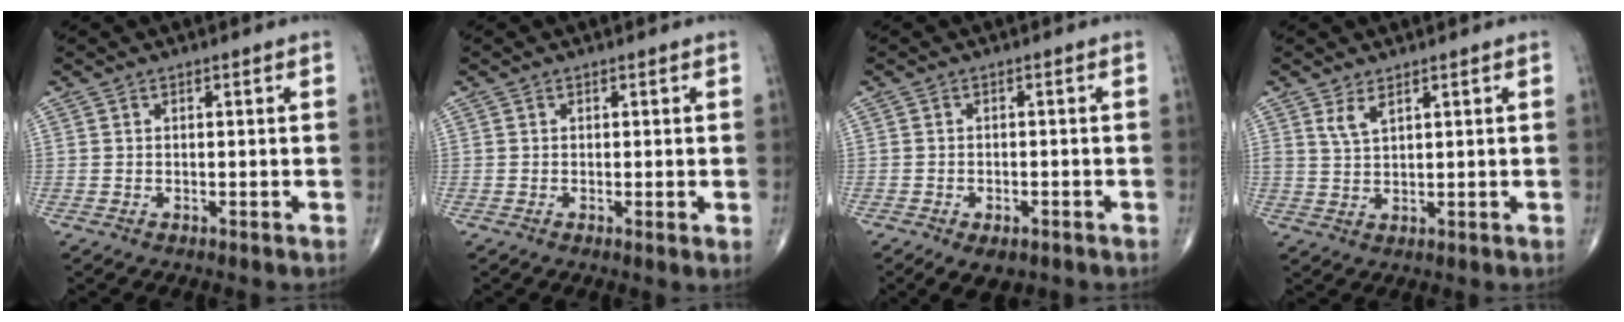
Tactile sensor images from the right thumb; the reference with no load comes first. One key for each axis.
{"total": 1.2, "fx": 0.0, "fy": 0.1, "fz": 1.2, "tx": -0.024, "ty": -0.005, "tz": -0.002}
{"total": 5.2, "fx": -3.0, "fy": 2.8, "fz": 3.1, "tx": -0.047, "ty": 0.008, "tz": -0.042}
{"total": 2.9, "fx": 1.9, "fy": 1.1, "fz": 2.0, "tx": -0.038, "ty": -0.010, "tz": 0.043}